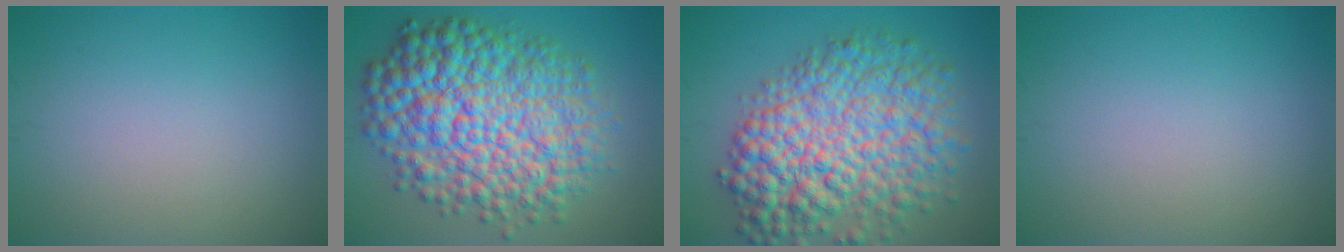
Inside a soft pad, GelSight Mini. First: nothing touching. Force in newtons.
{"total": 12.7, "press": 12.7, "slide": 0.1}
{"total": 10.8, "press": 10.8, "slide": 0.2}
{"total": 0.0}